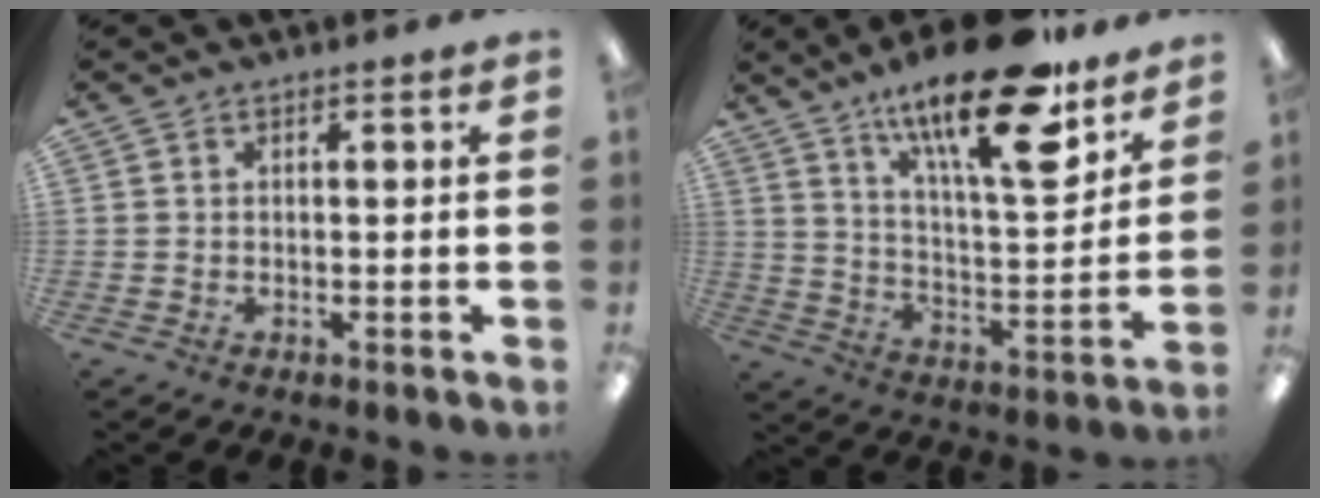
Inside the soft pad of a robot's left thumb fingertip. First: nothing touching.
{"total": 24.1, "force": [16.5, 6.8, 16.1], "torque": [-0.247, -0.105, 0.265]}